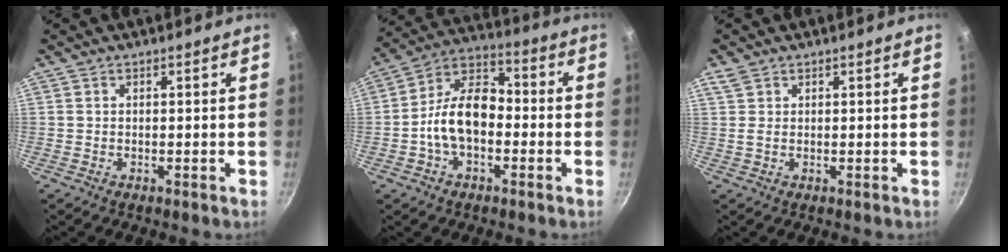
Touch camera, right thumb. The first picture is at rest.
{"total": 12.5, "force": [-2.4, 8.0, 9.4], "torque": [-0.133, 0.047, -0.060]}
{"total": 2.1, "force": [1.1, 1.4, 1.1], "torque": [-0.021, 0.004, 0.024]}